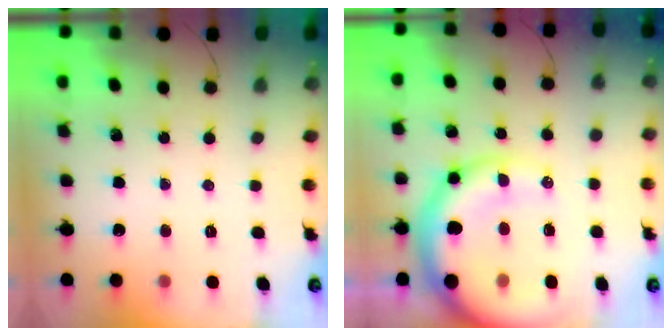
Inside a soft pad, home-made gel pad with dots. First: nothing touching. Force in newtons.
{"total": 21.8, "press": 21.2, "slide": 5.2}